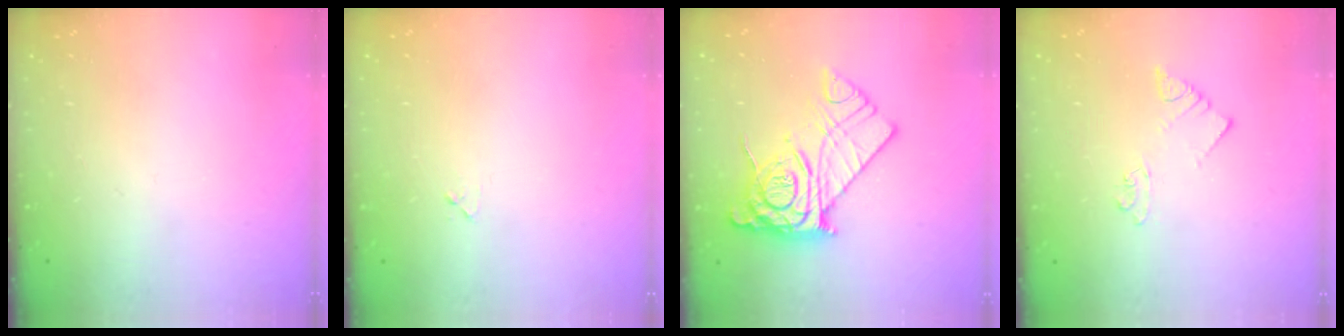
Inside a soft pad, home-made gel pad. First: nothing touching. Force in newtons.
{"total": 2.2, "press": 2.2, "slide": 0.1}
{"total": 14.9, "press": 14.8, "slide": 1.7}
{"total": 1.7, "press": 1.6, "slide": 0.2}